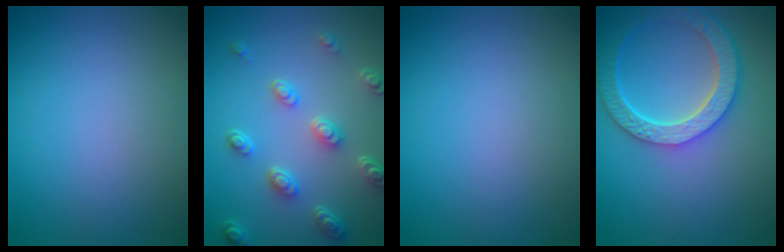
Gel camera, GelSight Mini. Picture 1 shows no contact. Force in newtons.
{"total": 4.6, "press": 3.6, "slide": 2.8}
{"total": 0.0}
{"total": 6.5, "press": 5.1, "slide": 4.0}